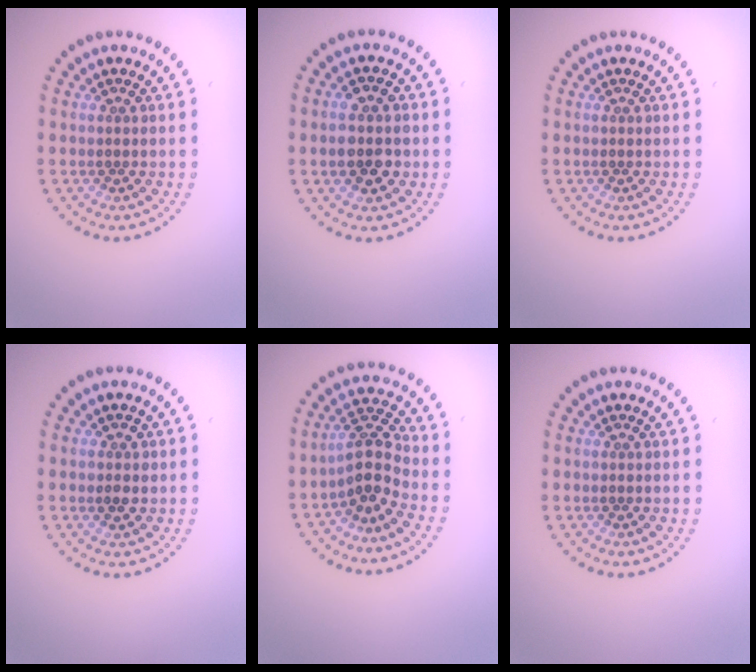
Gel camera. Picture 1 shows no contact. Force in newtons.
{"total": 3.2, "press": 3.2, "slide": 0.3}
{"total": 0.0}
{"total": 1.3, "press": 1.3, "slide": 0.2}
{"total": 3.3, "press": 2.8, "slide": 1.7}
{"total": 0.0}